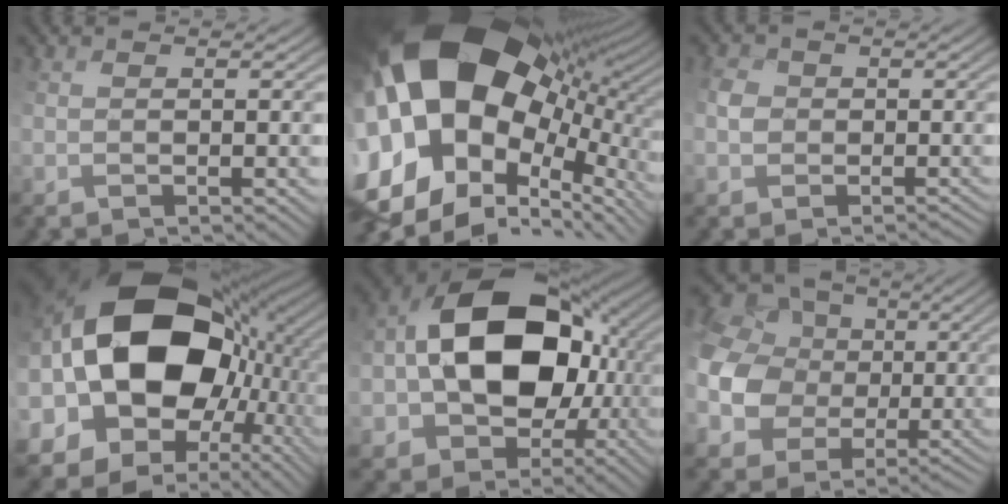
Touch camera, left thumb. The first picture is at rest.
{"total": 21.3, "force": [5.0, 14.6, 14.8], "torque": [-0.332, -0.019, 0.127]}
{"total": 3.8, "force": [-1.4, 3.5, 0.7], "torque": [-0.015, 0.004, -0.027]}
{"total": 23.0, "force": [4.0, 16.1, 15.9], "torque": [-0.343, 0.006, 0.081]}
{"total": 16.7, "force": [0.8, 12.2, 11.4], "torque": [-0.199, 0.012, 0.012]}
{"total": 13.7, "force": [0.4, 12.7, 5.0], "torque": [-0.200, -0.001, -0.006]}